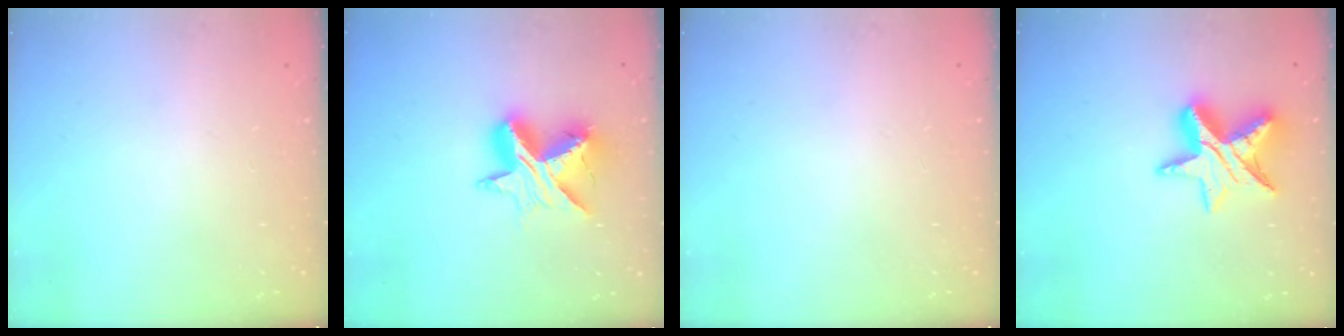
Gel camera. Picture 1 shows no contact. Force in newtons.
{"total": 13.0, "press": 13.0, "slide": 0.9}
{"total": 0.0}
{"total": 12.1, "press": 12.1, "slide": 1.0}